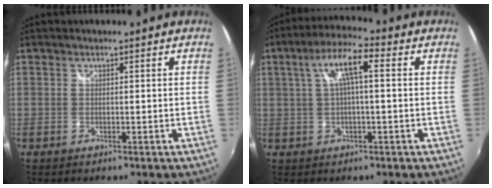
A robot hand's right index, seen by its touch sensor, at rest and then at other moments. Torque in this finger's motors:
{"motor_torque": [0.44, 0.32, 0.46, 0.13]}